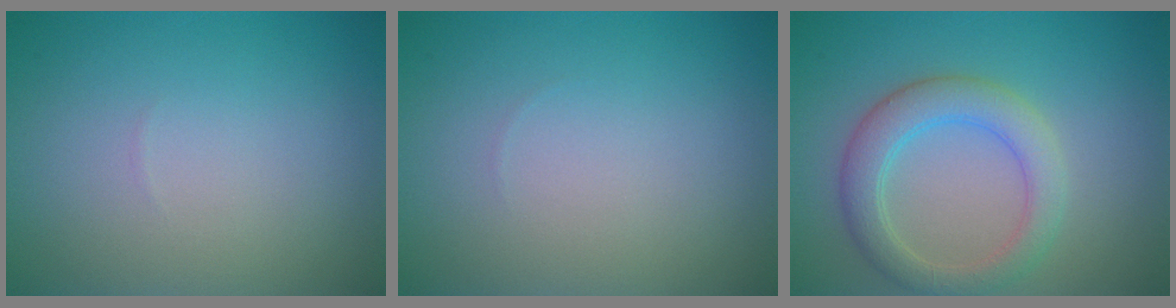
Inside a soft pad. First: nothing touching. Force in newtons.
{"total": 0.0}
{"total": 4.1, "press": 4.0, "slide": 0.3}